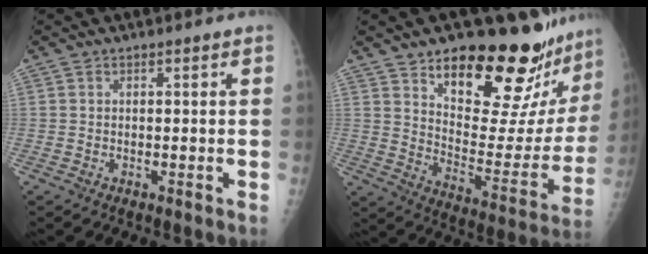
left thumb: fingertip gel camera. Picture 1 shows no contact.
{"total": 25.4, "force": [19.5, 8.1, 14.1], "torque": [-0.153, -0.125, 0.275]}